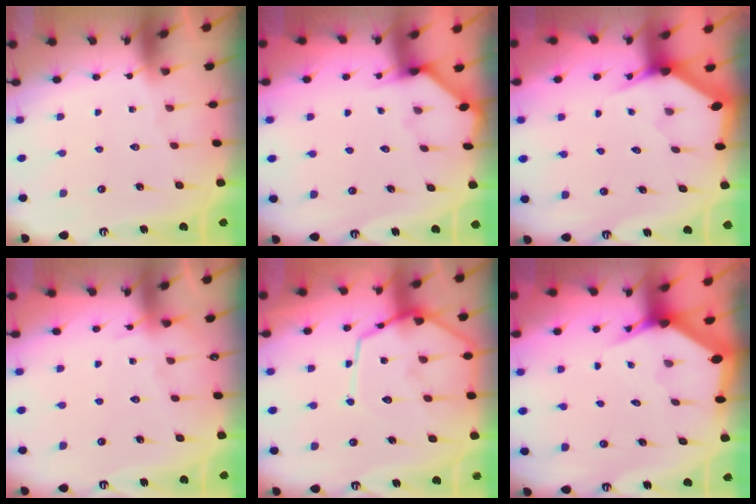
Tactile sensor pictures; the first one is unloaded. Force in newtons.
{"total": 2.0, "press": 2.0, "slide": 0.2}
{"total": 2.9, "press": 2.9, "slide": 0.0}
{"total": 3.8, "press": 3.8, "slide": 0.6}
{"total": 13.5, "press": 13.5, "slide": 1.2}
{"total": 3.8, "press": 3.8, "slide": 0.4}